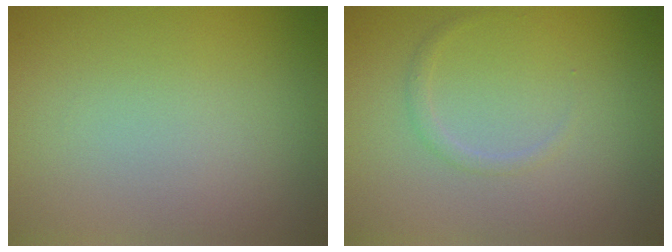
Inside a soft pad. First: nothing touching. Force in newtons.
{"total": 0.8, "press": 0.8, "slide": 0.0}